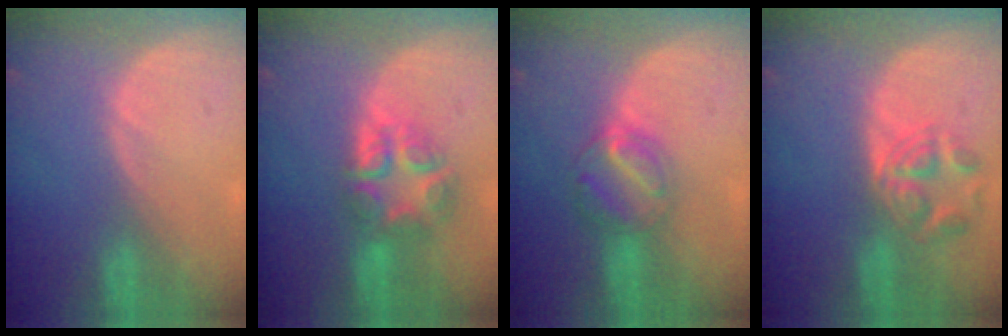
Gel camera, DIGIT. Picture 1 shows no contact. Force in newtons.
{"total": 7.8, "press": 6.8, "slide": 3.8}
{"total": 6.3, "press": 5.6, "slide": 2.8}
{"total": 5.4, "press": 5.2, "slide": 1.5}